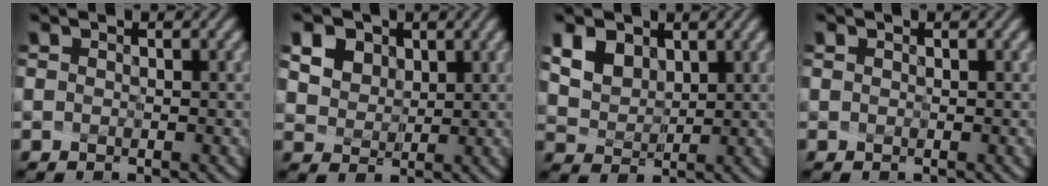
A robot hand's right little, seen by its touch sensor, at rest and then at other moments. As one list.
[{"total": 8.6, "force": [4.7, 6.2, 3.7], "torque": [-0.096, 0.024, 0.083]}, {"total": 6.6, "force": [3.9, 4.5, 2.8], "torque": [-0.091, 0.015, 0.076]}, {"total": 0.0}]